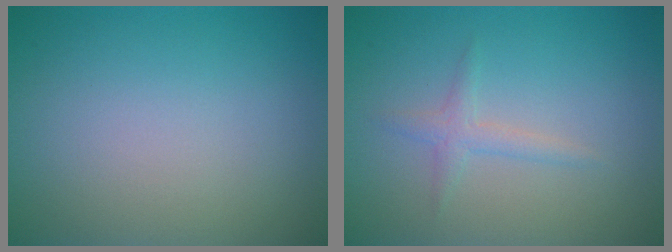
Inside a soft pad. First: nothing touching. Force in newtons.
{"total": 1.5, "press": 1.5, "slide": 0.0}